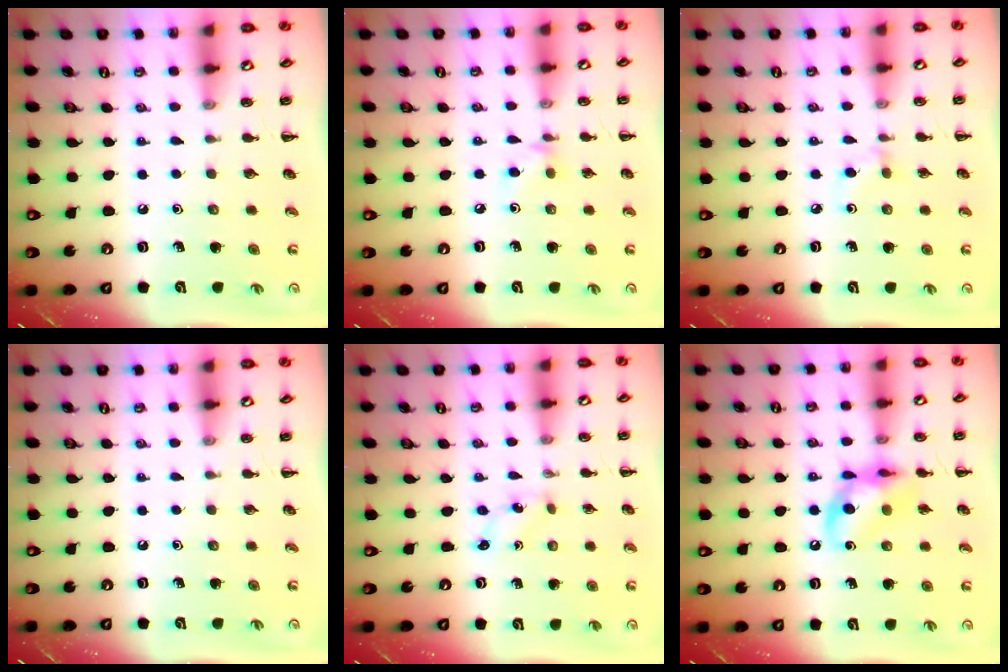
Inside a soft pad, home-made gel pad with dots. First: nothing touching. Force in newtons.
{"total": 4.6, "press": 4.3, "slide": 1.6}
{"total": 4.2, "press": 3.8, "slide": 1.8}
{"total": 0.0}
{"total": 0.0}
{"total": 13.3, "press": 13.1, "slide": 2.5}